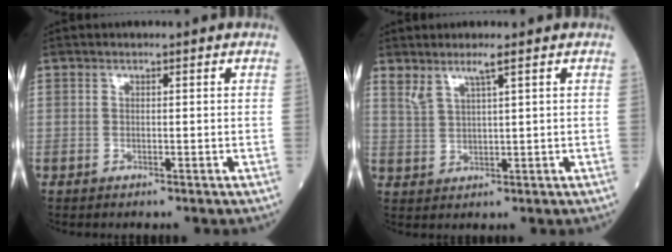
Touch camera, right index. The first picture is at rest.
{"total": 3.5, "force": [2.5, 0.0, 2.5], "torque": [-0.059, 0.001, 0.055]}